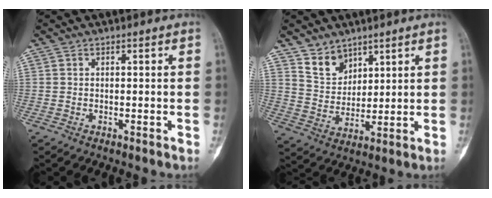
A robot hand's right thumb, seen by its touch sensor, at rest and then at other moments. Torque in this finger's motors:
{"motor_torque": [-0.05, 0.29, 0.28, 0.46, 0.01]}